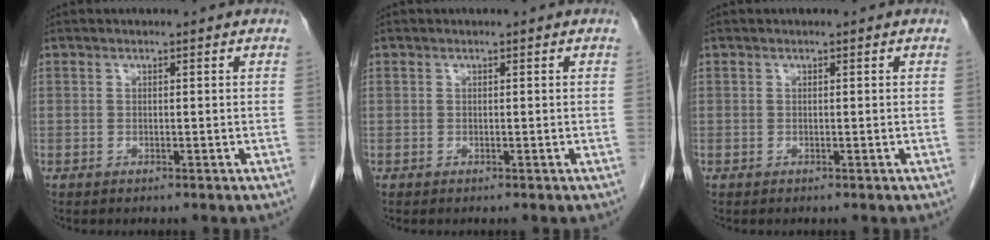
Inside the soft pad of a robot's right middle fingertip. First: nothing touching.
{"total": 0.0}
{"total": 0.0}